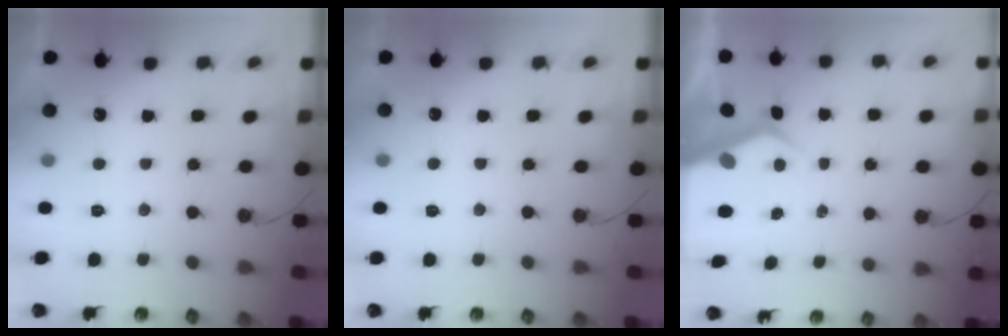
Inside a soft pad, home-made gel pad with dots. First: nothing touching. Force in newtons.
{"total": 3.6, "press": 3.5, "slide": 0.5}
{"total": 5.5, "press": 5.5, "slide": 0.4}